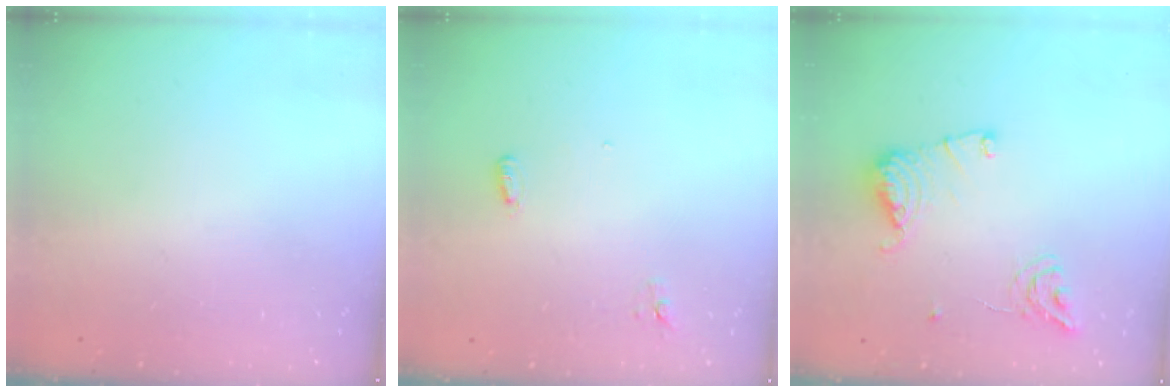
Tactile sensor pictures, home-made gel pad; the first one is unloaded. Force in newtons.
{"total": 3.9, "press": 3.7, "slide": 1.0}
{"total": 12.4, "press": 12.3, "slide": 1.2}